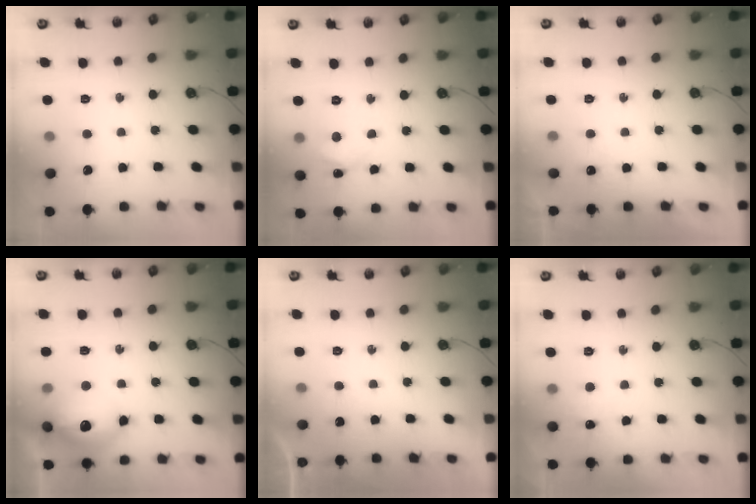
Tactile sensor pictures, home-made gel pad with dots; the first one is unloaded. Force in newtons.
{"total": 3.3, "press": 3.3, "slide": 0.4}
{"total": 2.2, "press": 2.2, "slide": 0.5}
{"total": 16.6, "press": 16.5, "slide": 1.4}
{"total": 0.0}
{"total": 6.4, "press": 6.3, "slide": 0.9}